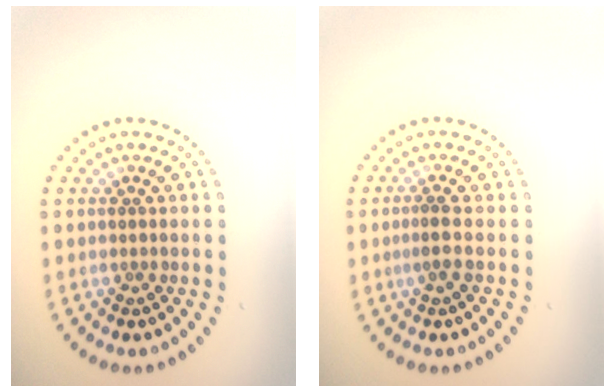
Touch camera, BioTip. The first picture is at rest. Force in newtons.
{"total": 1.3, "press": 1.1, "slide": 0.7}